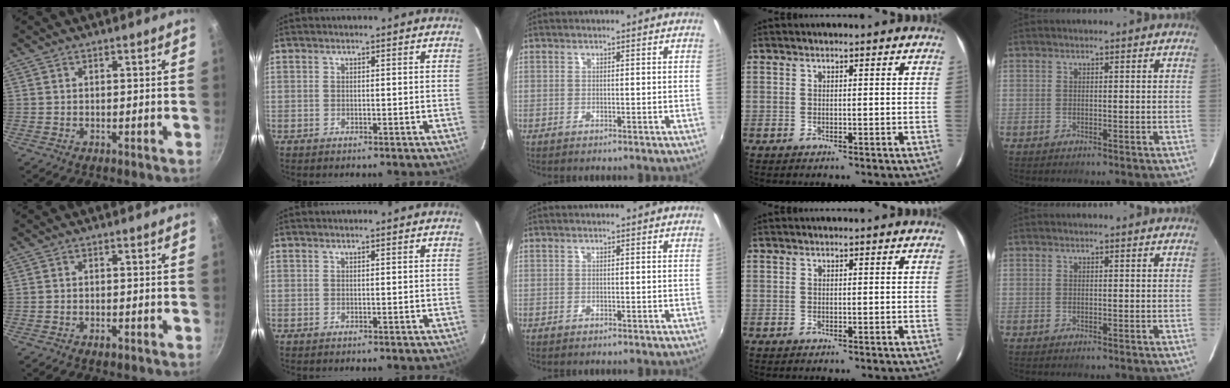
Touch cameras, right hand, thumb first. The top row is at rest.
{"thumb": {"total": 1.3, "force": [-0.7, 0.6, 0.9], "torque": [-0.016, 0.003, -0.015]}}